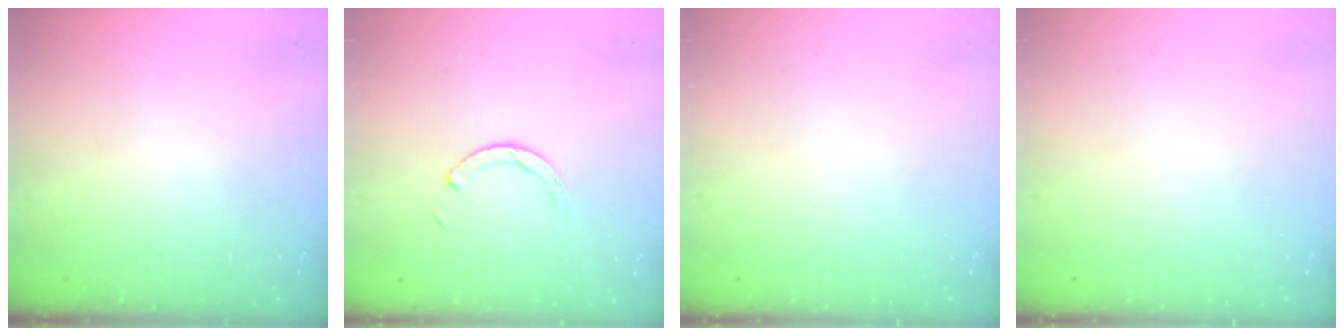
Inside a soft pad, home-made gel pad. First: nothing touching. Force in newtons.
{"total": 2.9, "press": 2.9, "slide": 0.4}
{"total": 0.0}
{"total": 0.0}